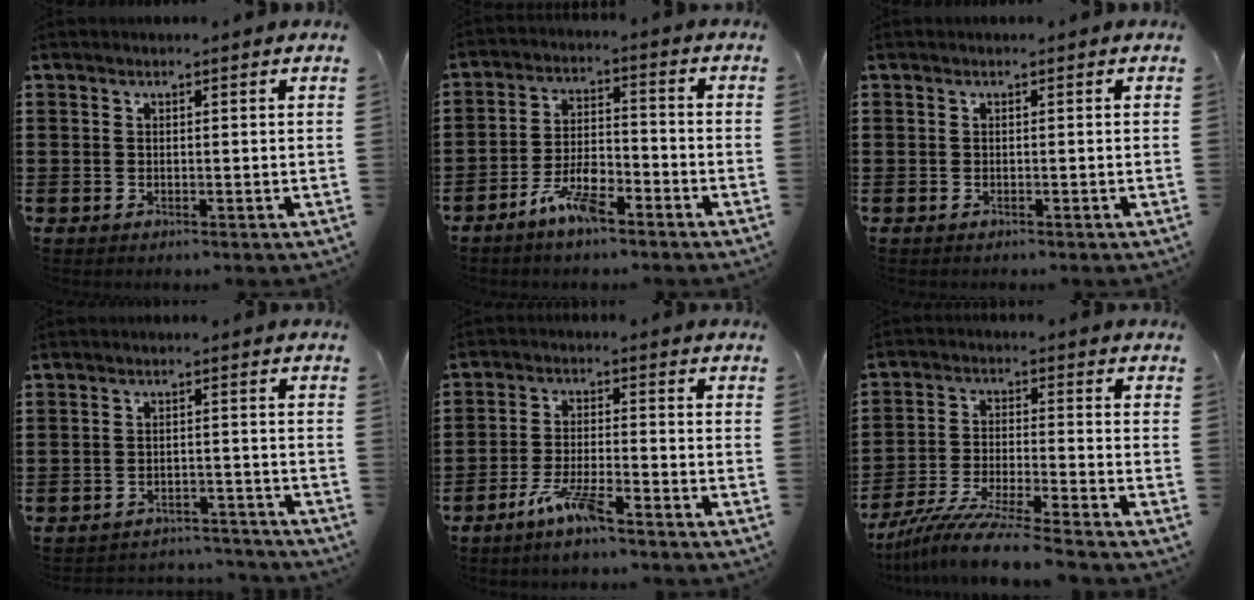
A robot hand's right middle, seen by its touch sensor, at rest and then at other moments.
{"total": 6.5, "force": [-4.6, 2.0, 4.2], "torque": [-0.094, 0.006, -0.089]}
{"total": 0.0}
{"total": 3.1, "force": [-3.1, 0.3, -0.1], "torque": [-0.006, 0.001, -0.067]}
{"total": 6.1, "force": [-4.5, 1.0, 4.1], "torque": [-0.092, -0.004, -0.085]}
{"total": 8.6, "force": [-7.7, -0.4, 3.8], "torque": [-0.076, -0.008, -0.150]}